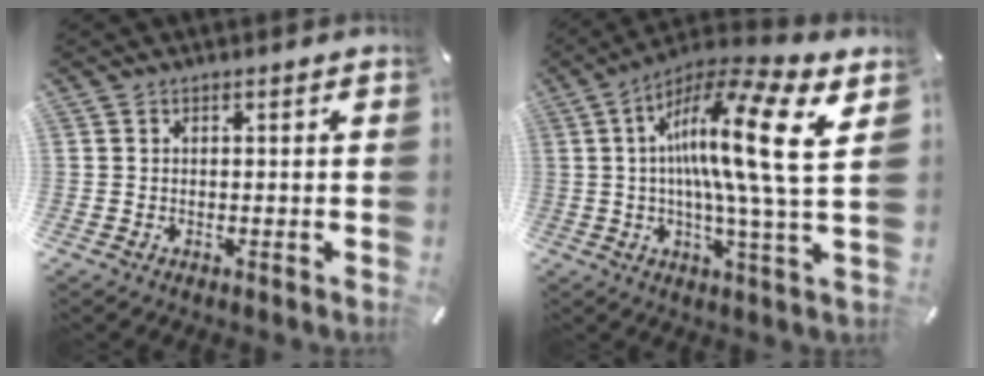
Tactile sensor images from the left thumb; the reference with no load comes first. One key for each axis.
{"total": 19.2, "fx": 4.0, "fy": 2.1, "fz": 18.7, "tx": -0.342, "ty": -0.017, "tz": 0.043}